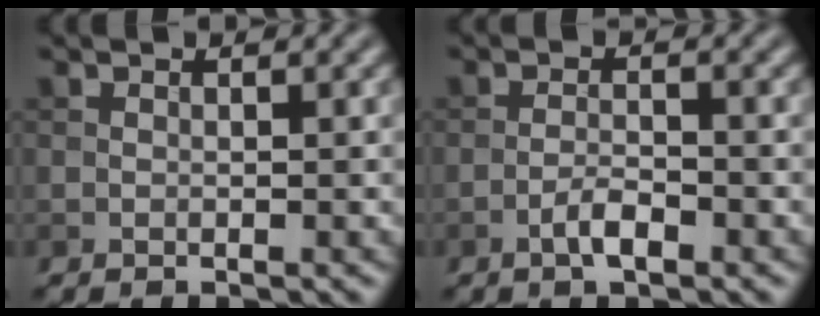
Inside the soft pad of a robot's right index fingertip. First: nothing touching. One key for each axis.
{"total": 2.0, "fx": -1.2, "fy": 0.5, "fz": 1.6, "tx": -0.030, "ty": 0.004, "tz": -0.026}